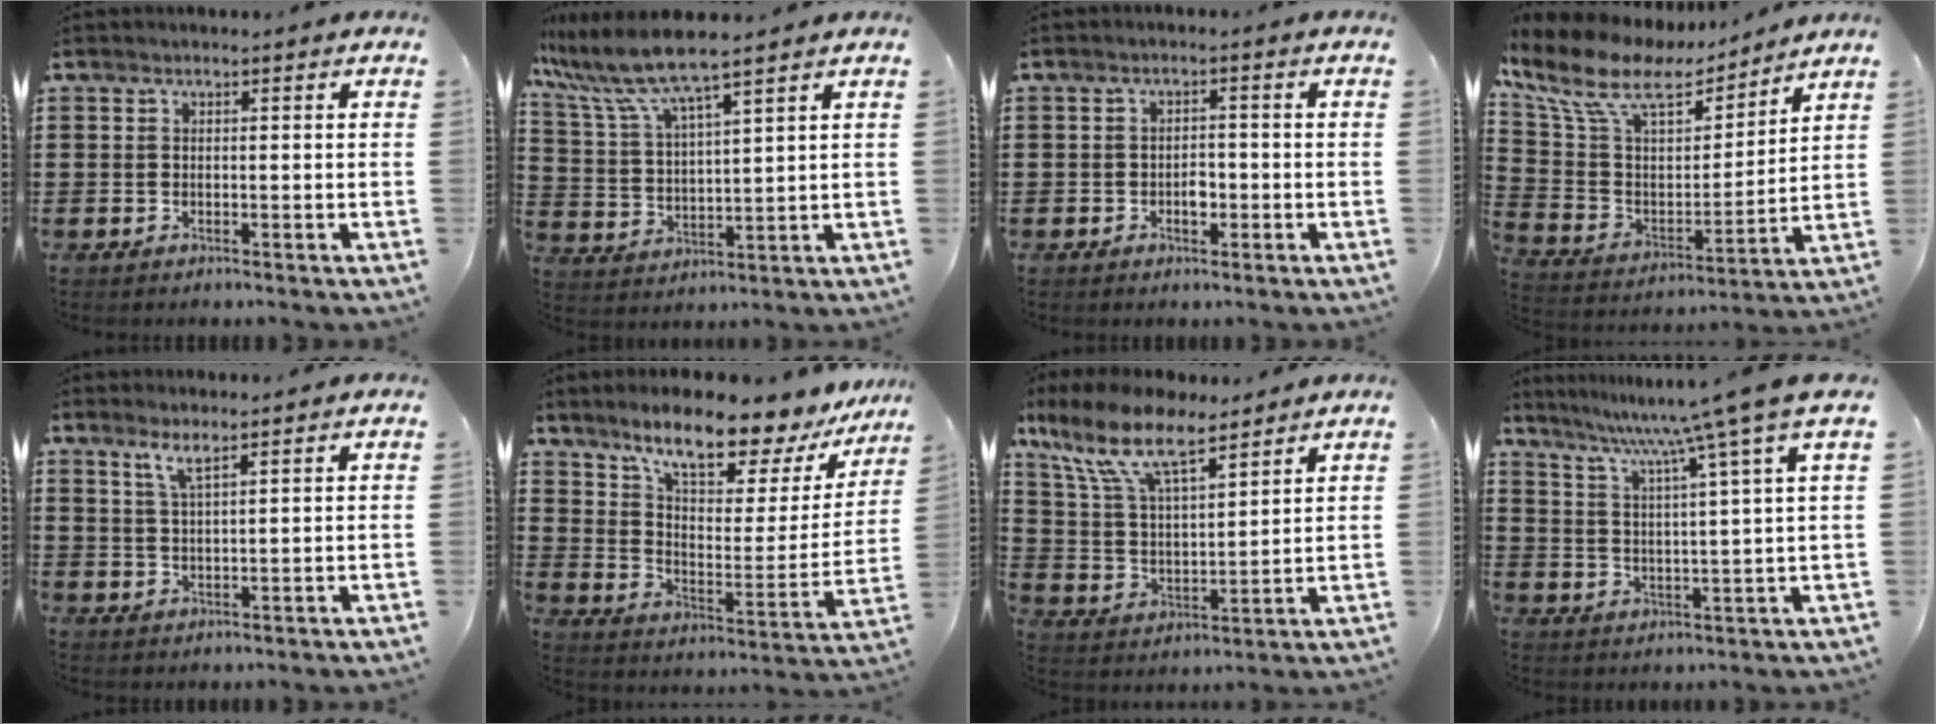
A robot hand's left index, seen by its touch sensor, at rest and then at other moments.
{"total": 8.1, "force": [7.0, 0.1, 4.1], "torque": [-0.108, -0.034, 0.121]}
{"total": 2.3, "force": [-0.6, 1.2, 1.9], "torque": [-0.037, 0.004, -0.012]}
{"total": 12.0, "force": [8.3, 4.9, 7.2], "torque": [-0.172, -0.036, 0.141]}
{"total": 3.3, "force": [2.5, 0.2, 2.2], "torque": [-0.050, 0.000, 0.046]}
{"total": 12.0, "force": [10.1, 2.2, 6.2], "torque": [-0.127, -0.069, 0.168]}
{"total": 11.2, "force": [8.4, 3.1, 6.7], "torque": [-0.162, -0.030, 0.149]}
{"total": 9.1, "force": [7.1, -1.9, 5.4], "torque": [-0.123, -0.045, 0.107]}